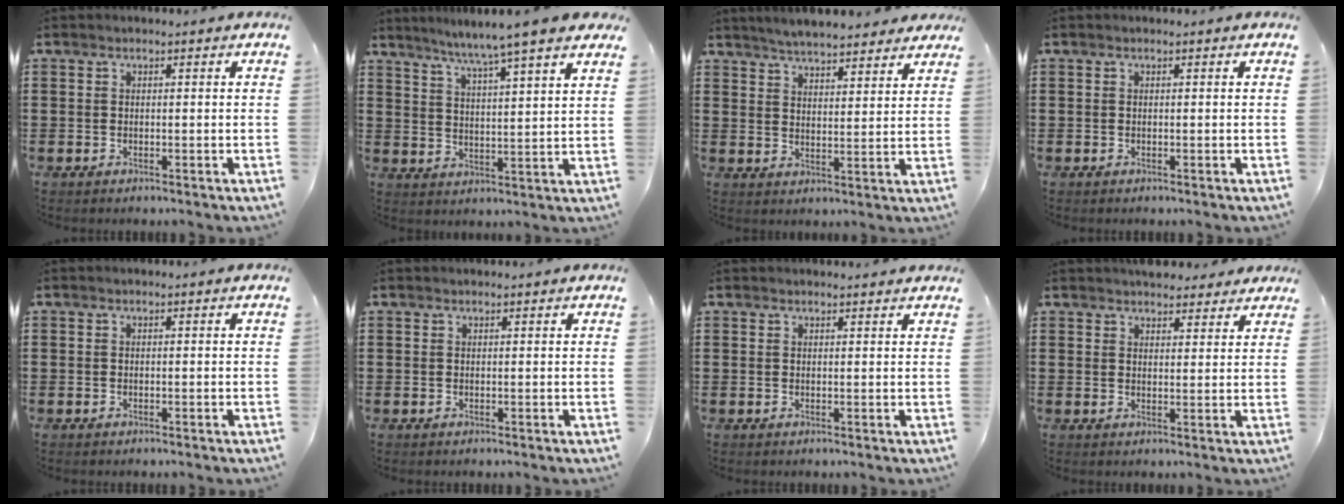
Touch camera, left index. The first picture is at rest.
{"total": 5.7, "force": [4.9, -1.4, 2.6], "torque": [-0.070, -0.033, 0.078]}
{"total": 4.8, "force": [4.7, 0.5, 0.7], "torque": [-0.031, -0.017, 0.085]}
{"total": 0.0}
{"total": 0.0}
{"total": 0.6, "force": [0.6, -0.1, 0.2], "torque": [-0.005, -0.002, 0.012]}
{"total": 1.3, "force": [1.3, 0.0, 0.2], "torque": [-0.006, -0.001, 0.025]}
{"total": 3.7, "force": [3.6, 1.0, 0.6], "torque": [-0.013, -0.010, 0.067]}